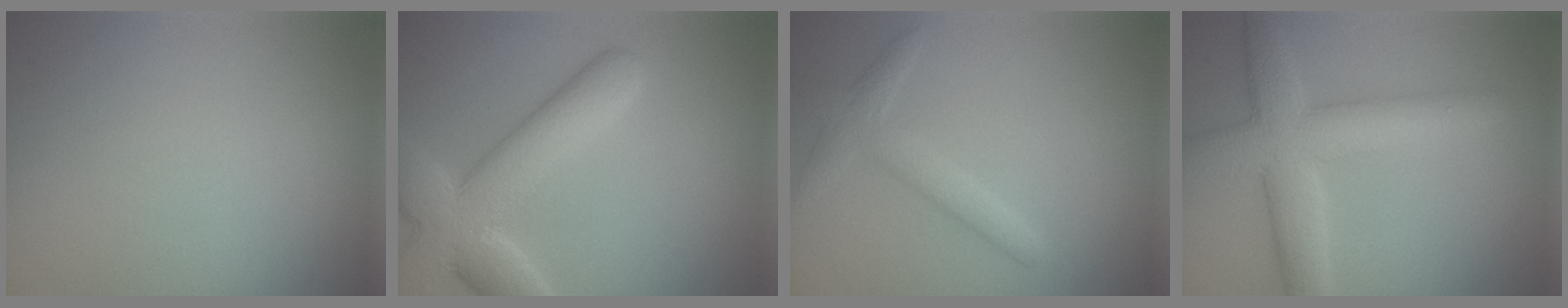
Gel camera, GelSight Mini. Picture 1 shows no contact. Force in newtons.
{"total": 8.1, "press": 8.1, "slide": 0.6}
{"total": 2.4, "press": 2.4, "slide": 0.0}
{"total": 6.6, "press": 6.6, "slide": 0.2}